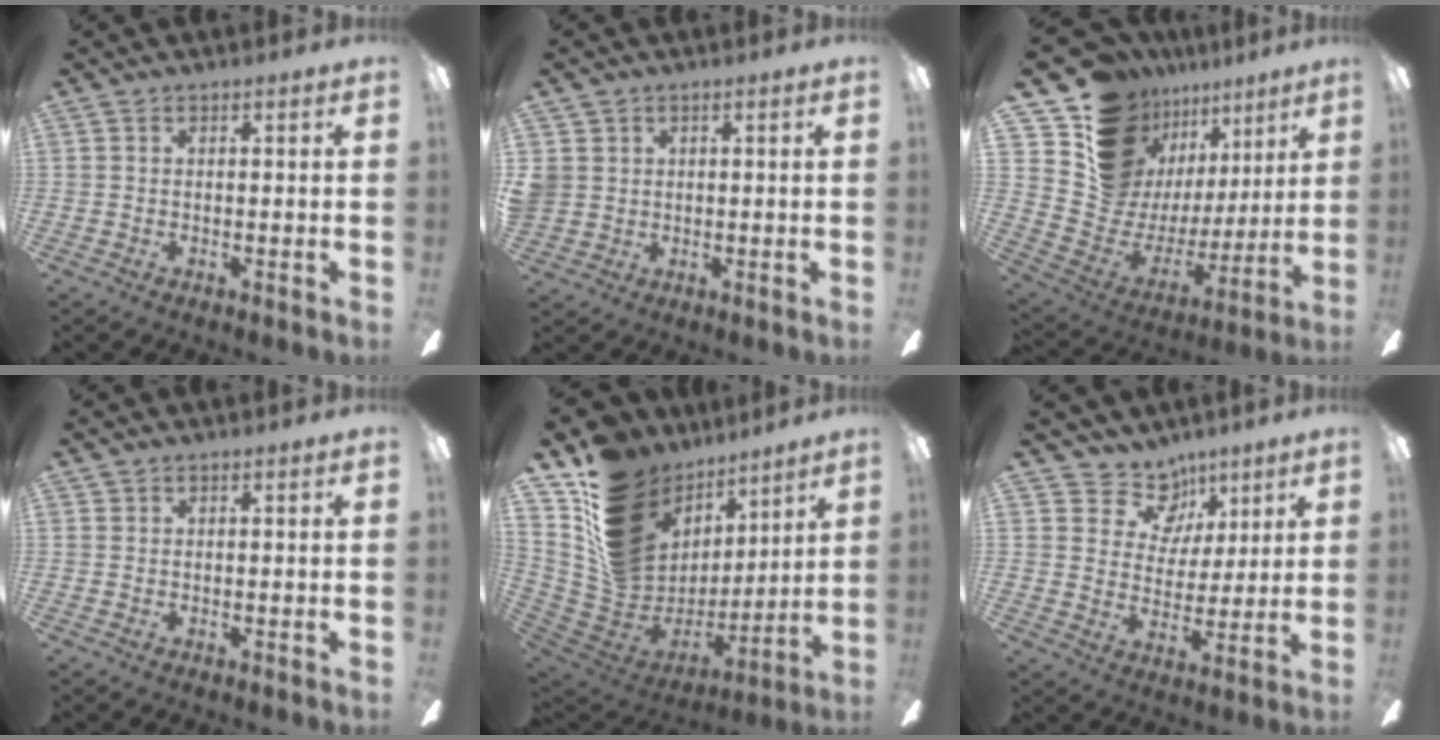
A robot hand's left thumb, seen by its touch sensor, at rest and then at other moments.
{"total": 3.3, "force": [0.9, 3.1, 0.6], "torque": [-0.018, 0.008, 0.020]}
{"total": 15.8, "force": [10.0, 11.1, 5.1], "torque": [-0.095, -0.087, 0.200]}
{"total": 0.0}
{"total": 19.6, "force": [9.5, 15.3, 7.9], "torque": [-0.154, -0.061, 0.206]}
{"total": 10.5, "force": [6.9, 7.5, 2.4], "torque": [-0.040, -0.046, 0.131]}